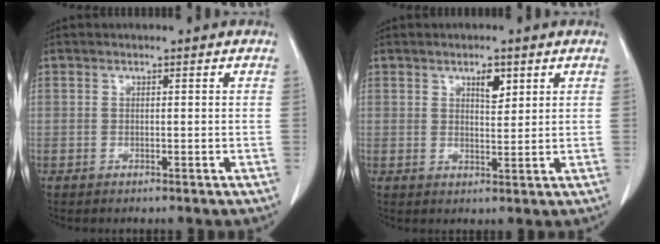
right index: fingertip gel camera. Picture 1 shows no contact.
{"total": 3.1, "force": [1.7, 1.2, 2.3], "torque": [-0.037, -0.003, 0.030]}